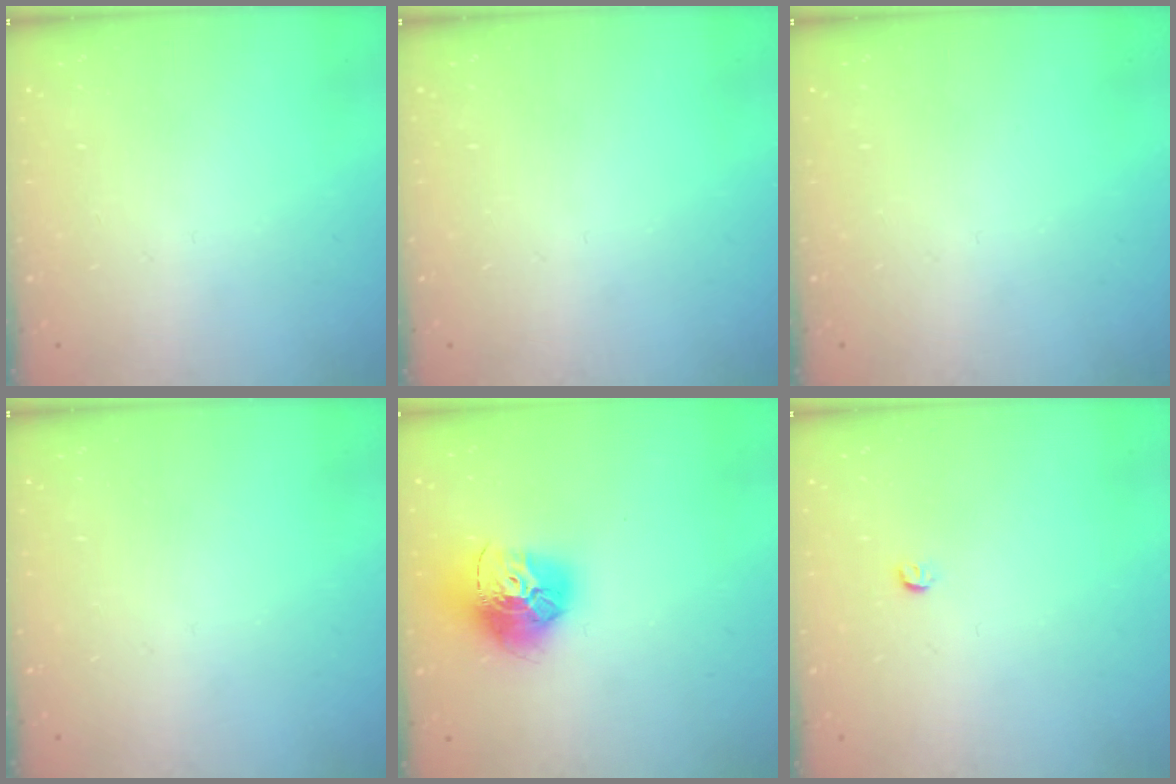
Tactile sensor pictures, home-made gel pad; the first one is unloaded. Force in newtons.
{"total": 0.0}
{"total": 0.0}
{"total": 0.0}
{"total": 15.9, "press": 15.9, "slide": 1.6}
{"total": 3.2, "press": 3.2, "slide": 0.4}